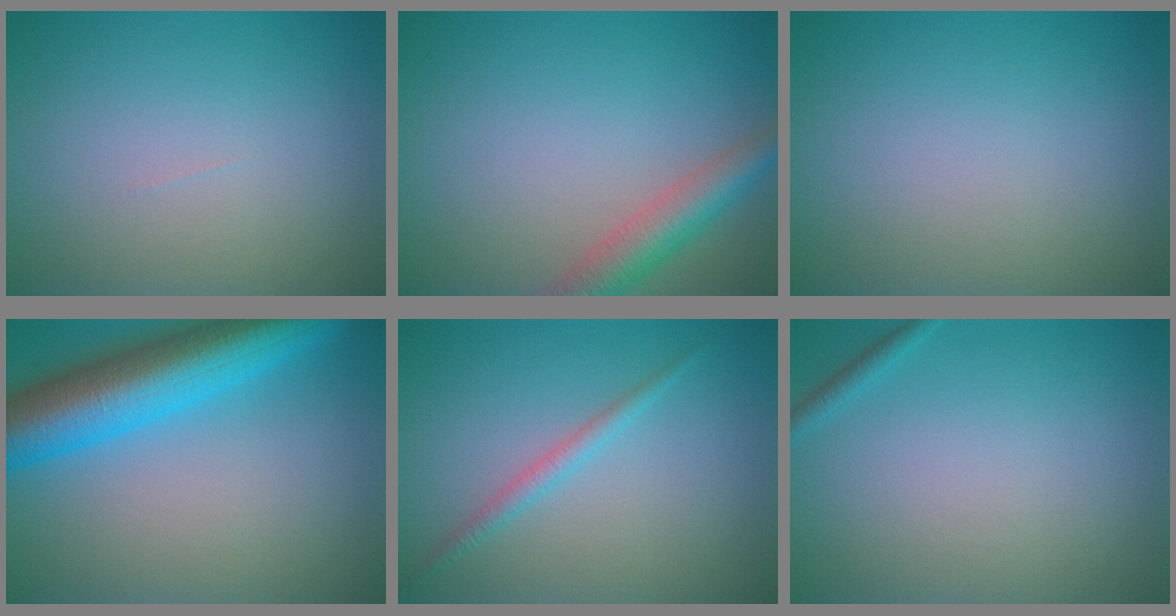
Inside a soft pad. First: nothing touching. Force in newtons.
{"total": 4.0, "press": 4.0, "slide": 0.2}
{"total": 0.0}
{"total": 10.3, "press": 10.3, "slide": 0.5}
{"total": 1.5, "press": 1.5, "slide": 0.1}
{"total": 0.9, "press": 0.9, "slide": 0.1}